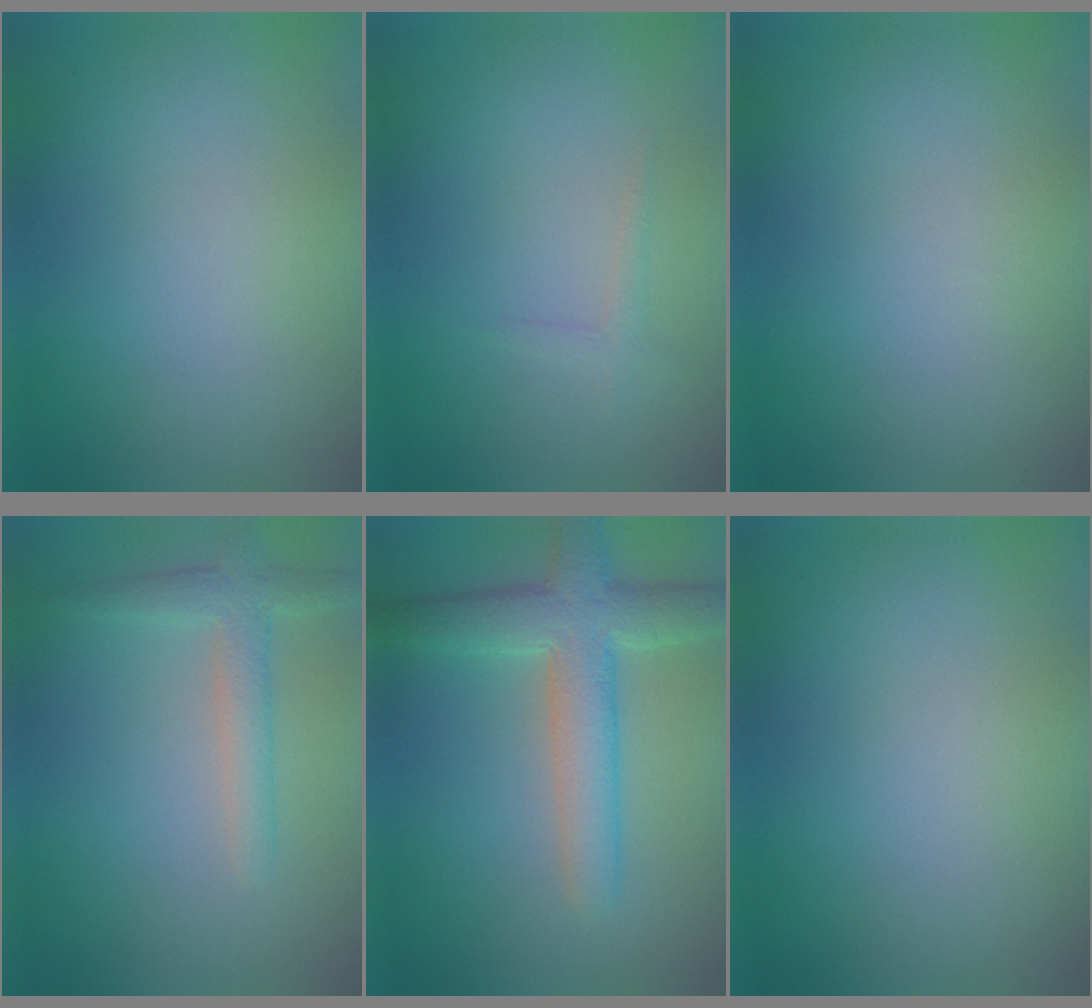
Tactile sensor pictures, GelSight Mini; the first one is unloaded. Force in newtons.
{"total": 0.9, "press": 0.9, "slide": 0.1}
{"total": 0.0}
{"total": 2.6, "press": 2.6, "slide": 0.2}
{"total": 5.7, "press": 5.7, "slide": 0.2}
{"total": 0.0}